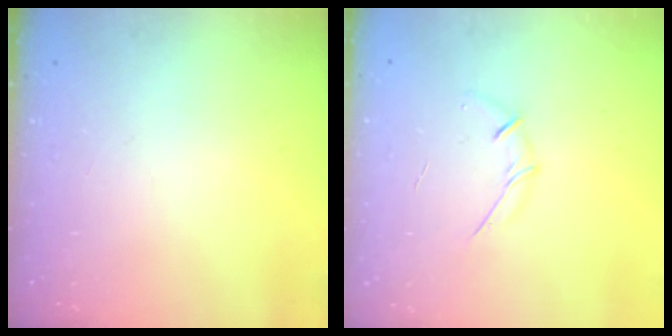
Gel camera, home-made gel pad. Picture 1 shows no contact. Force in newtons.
{"total": 5.4, "press": 5.3, "slide": 1.0}